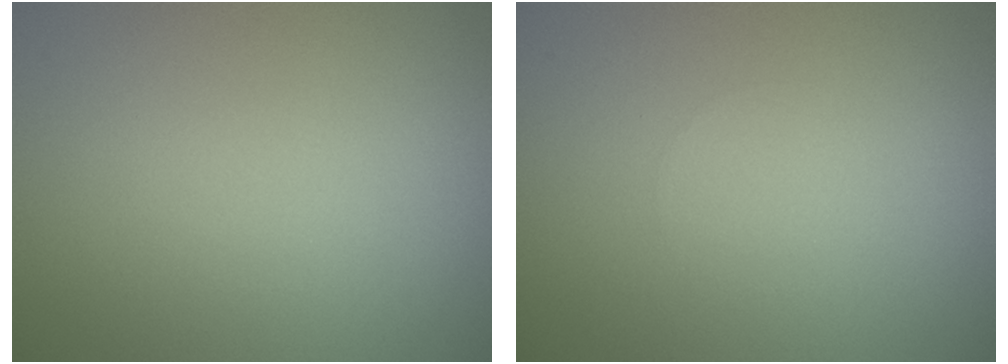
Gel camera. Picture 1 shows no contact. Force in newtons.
{"total": 0.0}